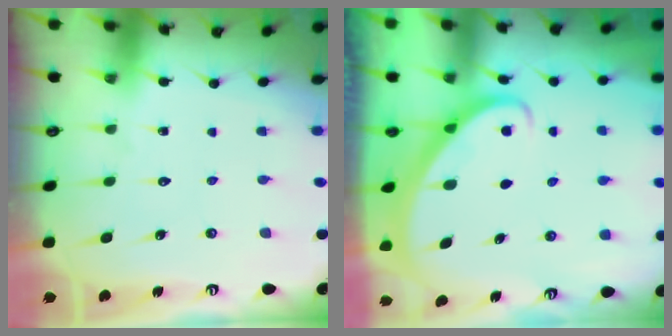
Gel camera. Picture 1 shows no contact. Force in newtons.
{"total": 2.9, "press": 2.9, "slide": 0.2}